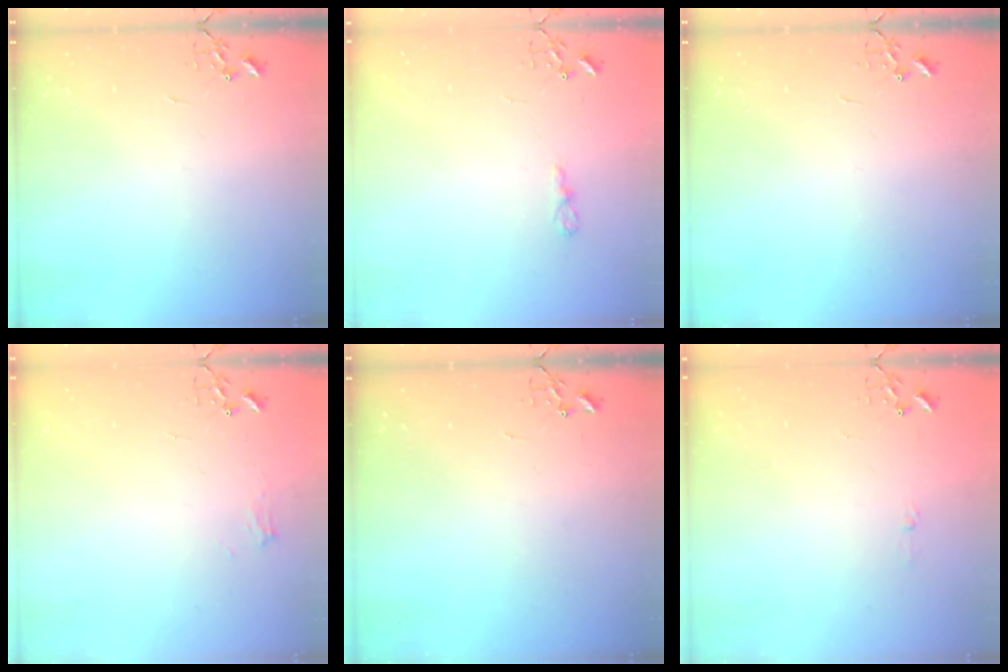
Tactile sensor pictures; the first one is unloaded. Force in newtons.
{"total": 4.4, "press": 4.4, "slide": 0.6}
{"total": 0.0}
{"total": 5.3, "press": 5.3, "slide": 0.6}
{"total": 0.0}
{"total": 3.5, "press": 3.5, "slide": 0.4}